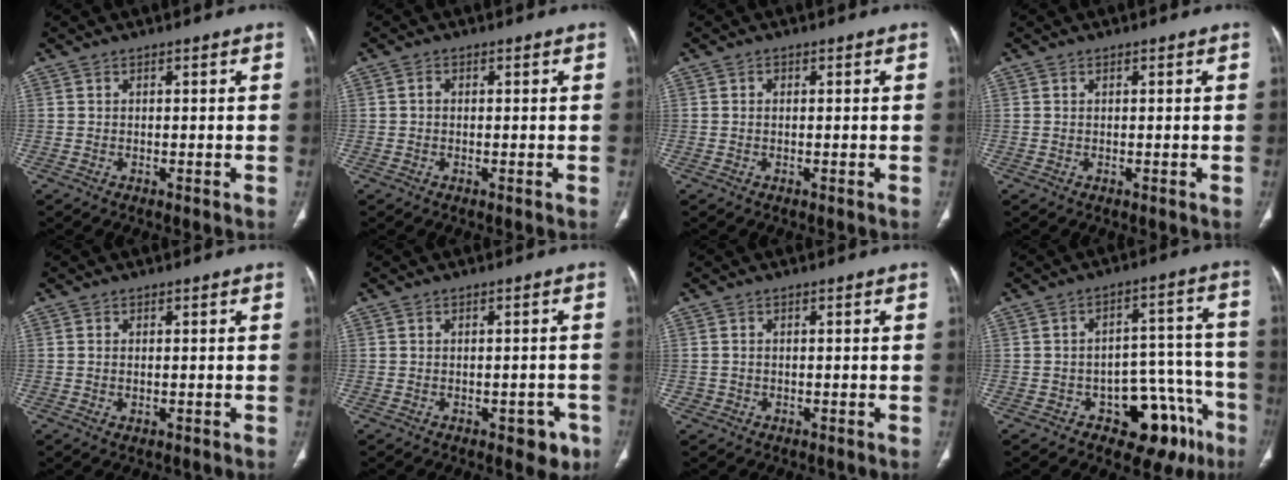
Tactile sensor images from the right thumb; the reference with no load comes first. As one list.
[{"total": 1.0, "force": [0.0, 0.8, 0.6], "torque": [-0.007, 0.003, -0.003]}, {"total": 0.6, "force": [0.1, 0.5, 0.3], "torque": [-0.004, 0.002, 0.000]}, {"total": 0.0}, {"total": 1.3, "force": [-0.2, 0.7, 1.1], "torque": [-0.032, -0.002, -0.002]}, {"total": 4.5, "force": [-2.3, 2.5, 2.9], "torque": [-0.011, 0.012, -0.024]}, {"total": 0.9, "force": [-0.2, 0.9, 0.0], "torque": [0.008, 0.006, -0.004]}, {"total": 14.7, "force": [-7.9, 8.6, 9.1], "torque": [-0.056, 0.079, -0.098]}]